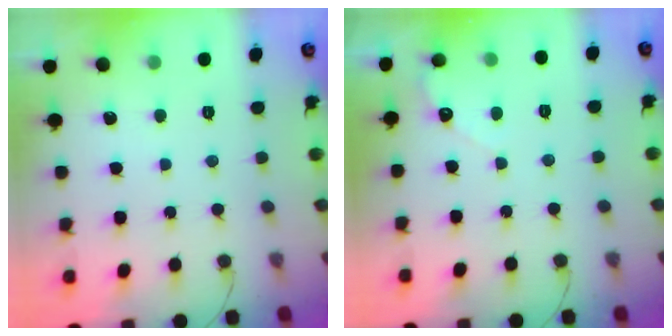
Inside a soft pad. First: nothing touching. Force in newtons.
{"total": 2.6, "press": 2.6, "slide": 0.2}